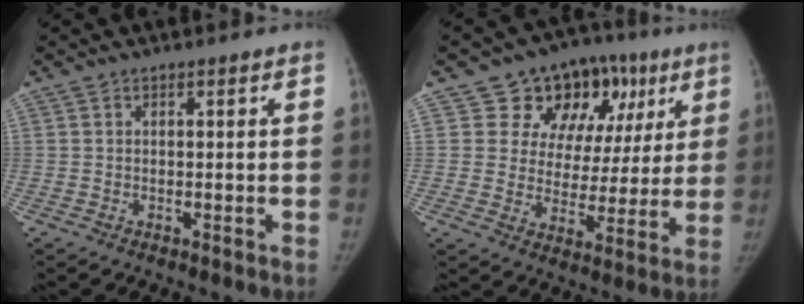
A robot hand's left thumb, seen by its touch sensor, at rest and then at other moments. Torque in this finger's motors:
{"motor_torque": [0.14, 0.46, 0.63, -0.77, 0.05]}